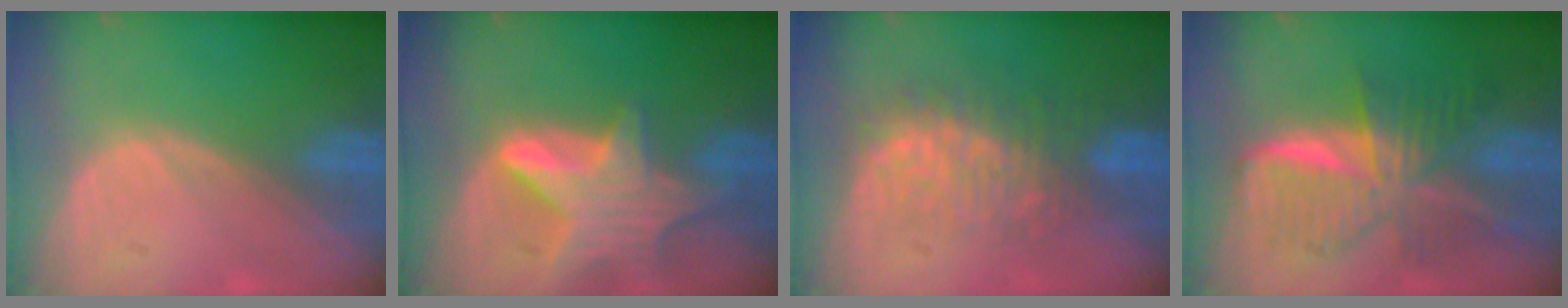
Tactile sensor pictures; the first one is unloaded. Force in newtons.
{"total": 8.1, "press": 7.3, "slide": 3.6}
{"total": 7.6, "press": 7.5, "slide": 1.2}
{"total": 9.5, "press": 9.5, "slide": 0.6}